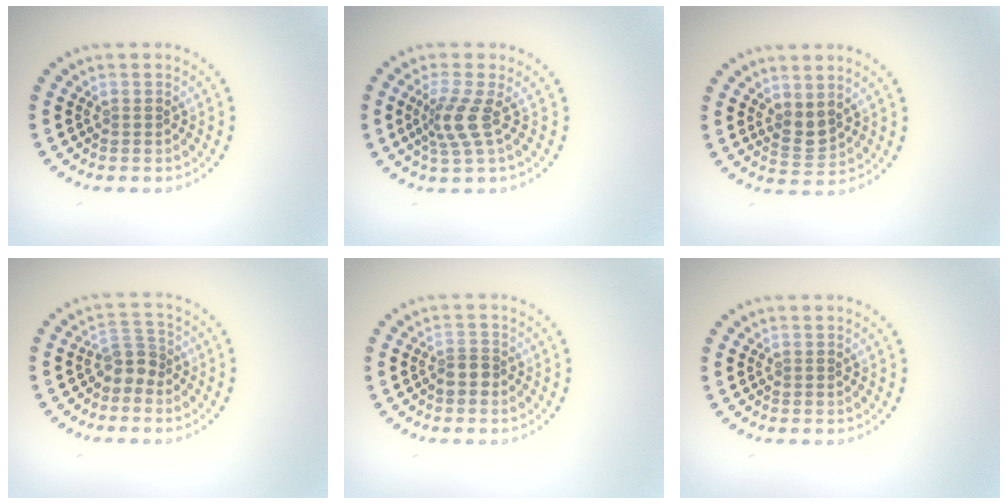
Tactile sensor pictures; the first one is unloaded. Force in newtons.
{"total": 2.9, "press": 2.0, "slide": 2.0}
{"total": 1.8, "press": 1.6, "slide": 1.0}
{"total": 2.2, "press": 1.7, "slide": 1.3}
{"total": 1.5, "press": 1.2, "slide": 0.9}
{"total": 0.0}